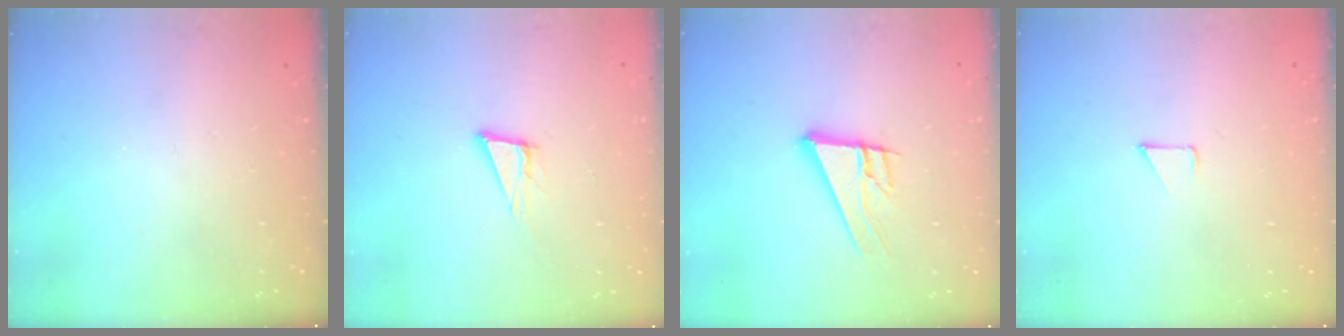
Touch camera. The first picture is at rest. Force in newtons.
{"total": 7.7, "press": 7.0, "slide": 3.2}
{"total": 11.4, "press": 11.3, "slide": 2.0}
{"total": 3.3, "press": 3.3, "slide": 0.3}